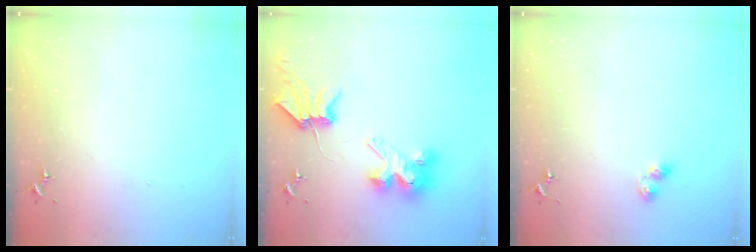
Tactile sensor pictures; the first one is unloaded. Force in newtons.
{"total": 9.2, "press": 9.1, "slide": 1.1}
{"total": 4.7, "press": 4.6, "slide": 0.4}